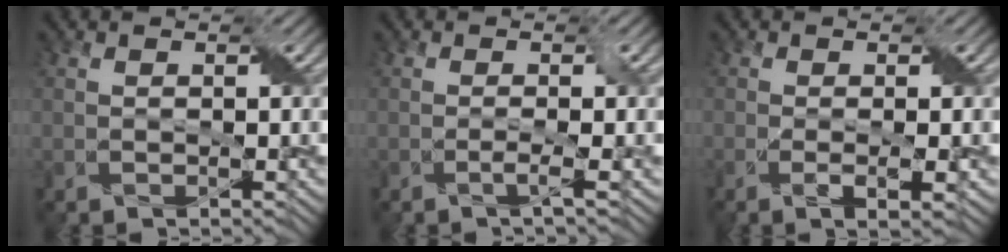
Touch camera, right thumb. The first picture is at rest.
{"total": 1.8, "force": [-0.5, 0.2, 1.7], "torque": [-0.035, -0.002, -0.015]}
{"total": 2.4, "force": [-0.5, 0.5, 2.3], "torque": [-0.046, -0.002, -0.008]}